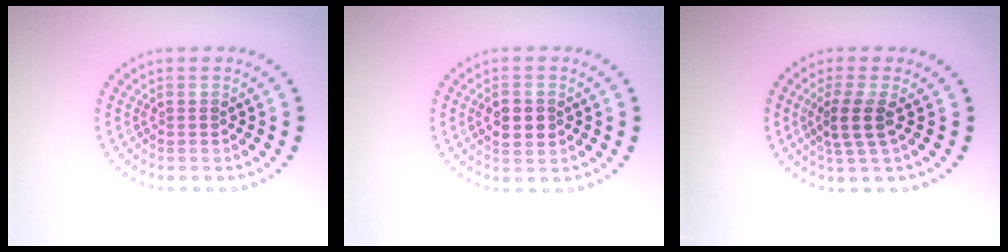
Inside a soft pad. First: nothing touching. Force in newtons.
{"total": 2.7, "press": 2.7, "slide": 0.2}
{"total": 2.6, "press": 2.1, "slide": 1.6}